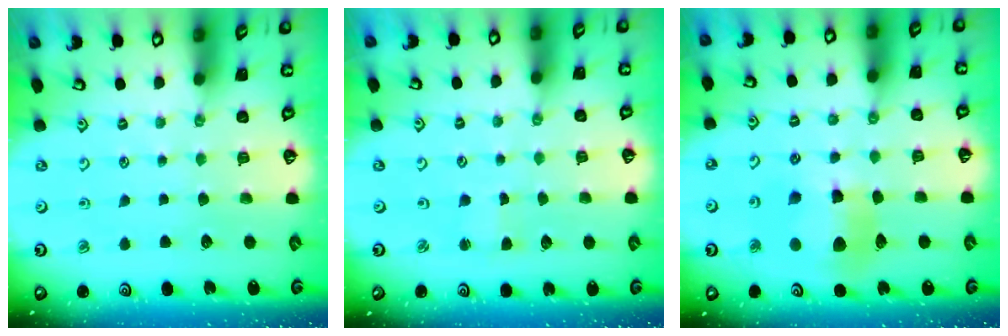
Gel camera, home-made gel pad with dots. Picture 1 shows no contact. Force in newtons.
{"total": 1.5, "press": 1.5, "slide": 0.2}
{"total": 11.5, "press": 11.4, "slide": 1.6}